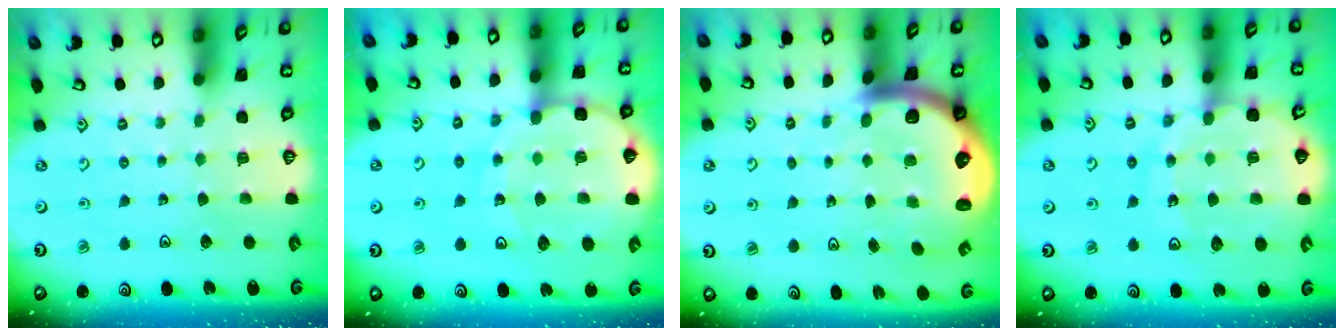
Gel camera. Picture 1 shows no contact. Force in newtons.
{"total": 16.0, "press": 15.7, "slide": 3.3}
{"total": 9.6, "press": 9.5, "slide": 1.8}
{"total": 13.7, "press": 13.4, "slide": 2.8}